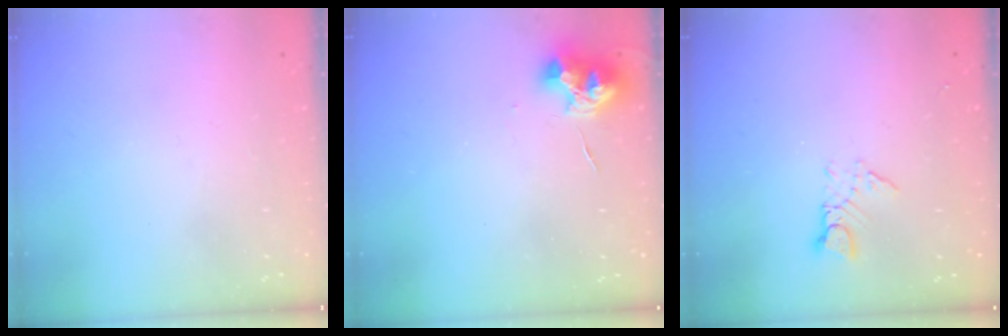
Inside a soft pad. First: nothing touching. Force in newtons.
{"total": 11.3, "press": 11.3, "slide": 0.2}
{"total": 3.0, "press": 3.0, "slide": 0.3}